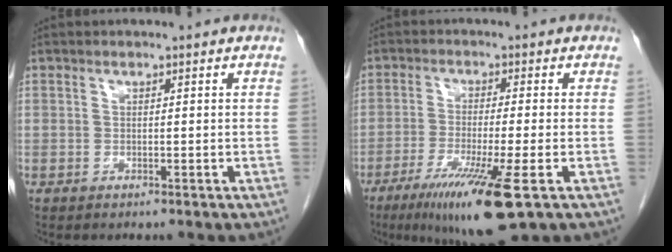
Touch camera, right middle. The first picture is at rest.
{"total": 11.8, "force": [-6.1, 0.1, 10.1], "torque": [-0.178, -0.038, -0.100]}